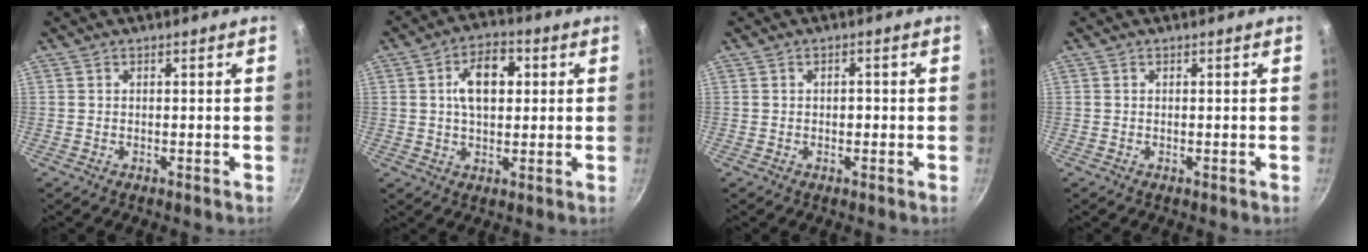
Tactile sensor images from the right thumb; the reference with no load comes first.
{"total": 9.6, "force": [2.0, 5.9, 7.3], "torque": [-0.093, 0.009, 0.024]}
{"total": 1.7, "force": [-0.1, 1.1, 1.2], "torque": [-0.015, 0.005, -0.002]}
{"total": 0.0}